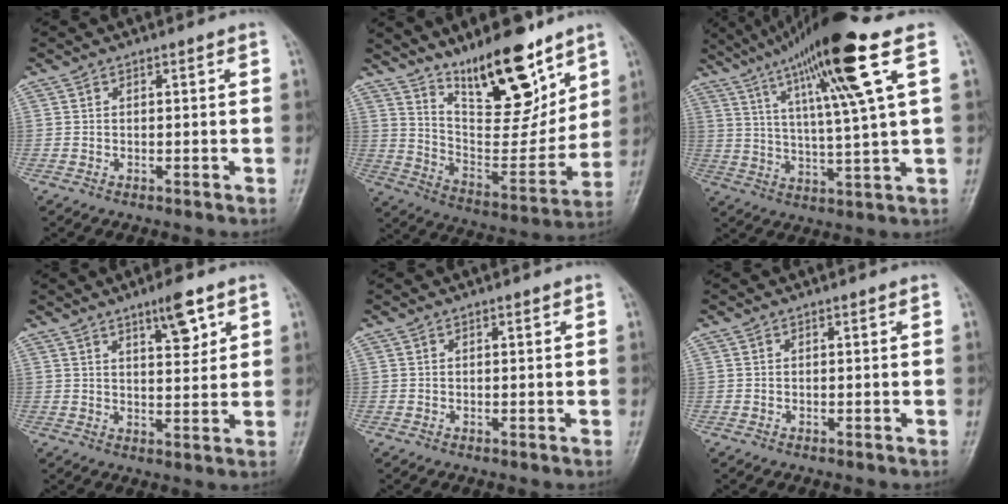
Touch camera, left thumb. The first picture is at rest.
{"total": 19.1, "force": [13.1, 6.7, 12.2], "torque": [-0.144, -0.089, 0.230]}
{"total": 18.8, "force": [9.5, 0.7, 16.2], "torque": [-0.271, -0.013, 0.160]}
{"total": 6.1, "force": [3.7, 1.8, 4.5], "torque": [-0.058, -0.024, 0.057]}
{"total": 0.0}
{"total": 0.0}